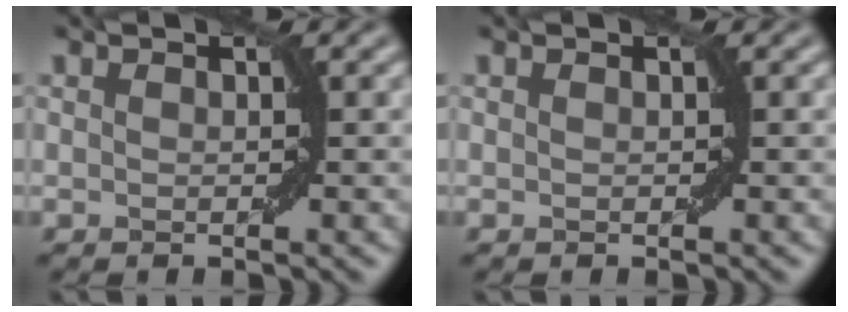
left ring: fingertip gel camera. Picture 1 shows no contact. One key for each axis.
{"total": 0.0}